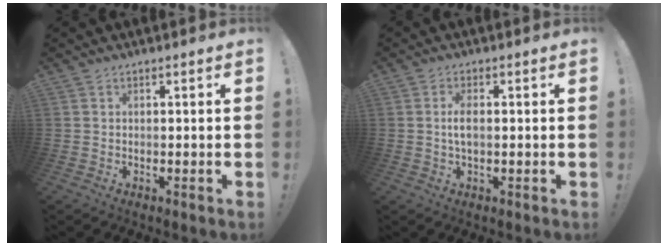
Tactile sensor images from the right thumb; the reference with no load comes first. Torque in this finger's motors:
{"motor_torque": [0.54, 1.00, 0.68, -0.09, 0.21]}